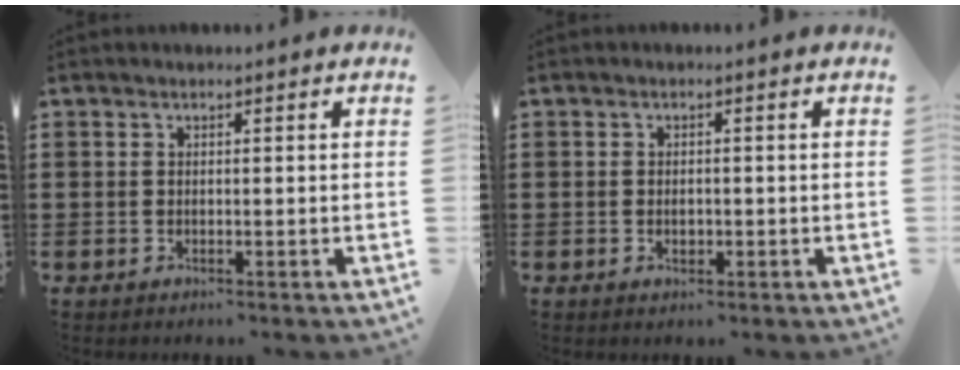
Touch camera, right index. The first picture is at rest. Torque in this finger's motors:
{"motor_torque": [0.86, 1.26, -0.02, -0.01]}